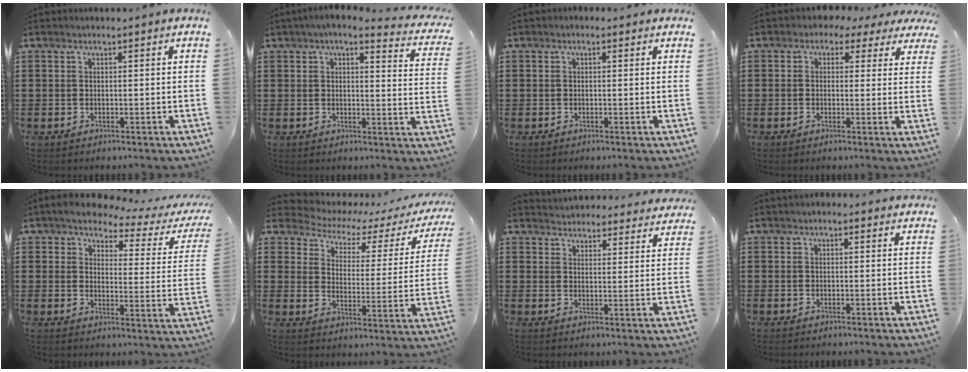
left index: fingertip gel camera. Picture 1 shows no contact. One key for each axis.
{"total": 3.9, "fx": 3.3, "fy": 0.2, "fz": 2.2, "tx": -0.056, "ty": -0.014, "tz": 0.056}
{"total": 0.5, "fx": -0.1, "fy": 0.4, "fz": 0.3, "tx": -0.007, "ty": 0.002, "tz": -0.003}
{"total": 2.2, "fx": 0.9, "fy": 1.9, "fz": 0.7, "tx": -0.026, "ty": 0.001, "tz": 0.011}
{"total": 4.7, "fx": 4.1, "fy": 1.2, "fz": 2.0, "tx": -0.058, "ty": -0.021, "tz": 0.066}
{"total": 3.8, "fx": 3.1, "fy": 1.4, "fz": 1.5, "tx": -0.046, "ty": -0.026, "tz": 0.044}
{"total": 3.8, "fx": 3.7, "fy": 0.1, "fz": -0.4, "tx": -0.010, "ty": -0.020, "tz": 0.066}
{"total": 1.1, "fx": 0.9, "fy": 0.6, "fz": 0.4, "tx": -0.010, "ty": 0.006, "tz": 0.016}